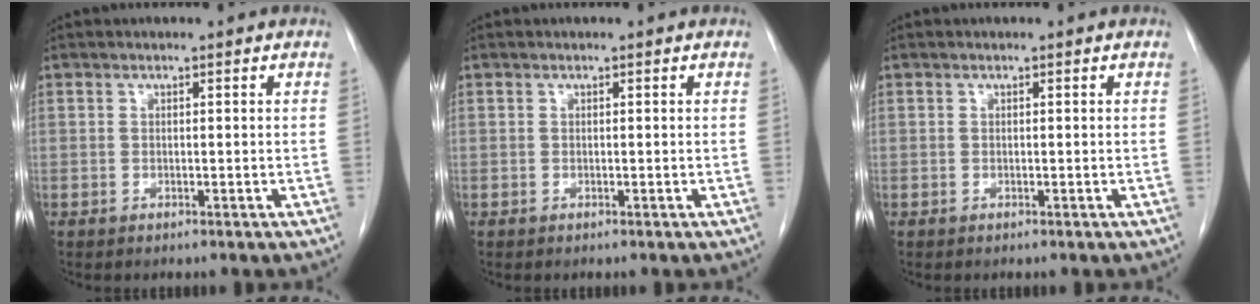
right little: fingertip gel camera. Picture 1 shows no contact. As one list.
[{"total": 0.0}, {"total": 0.0}]